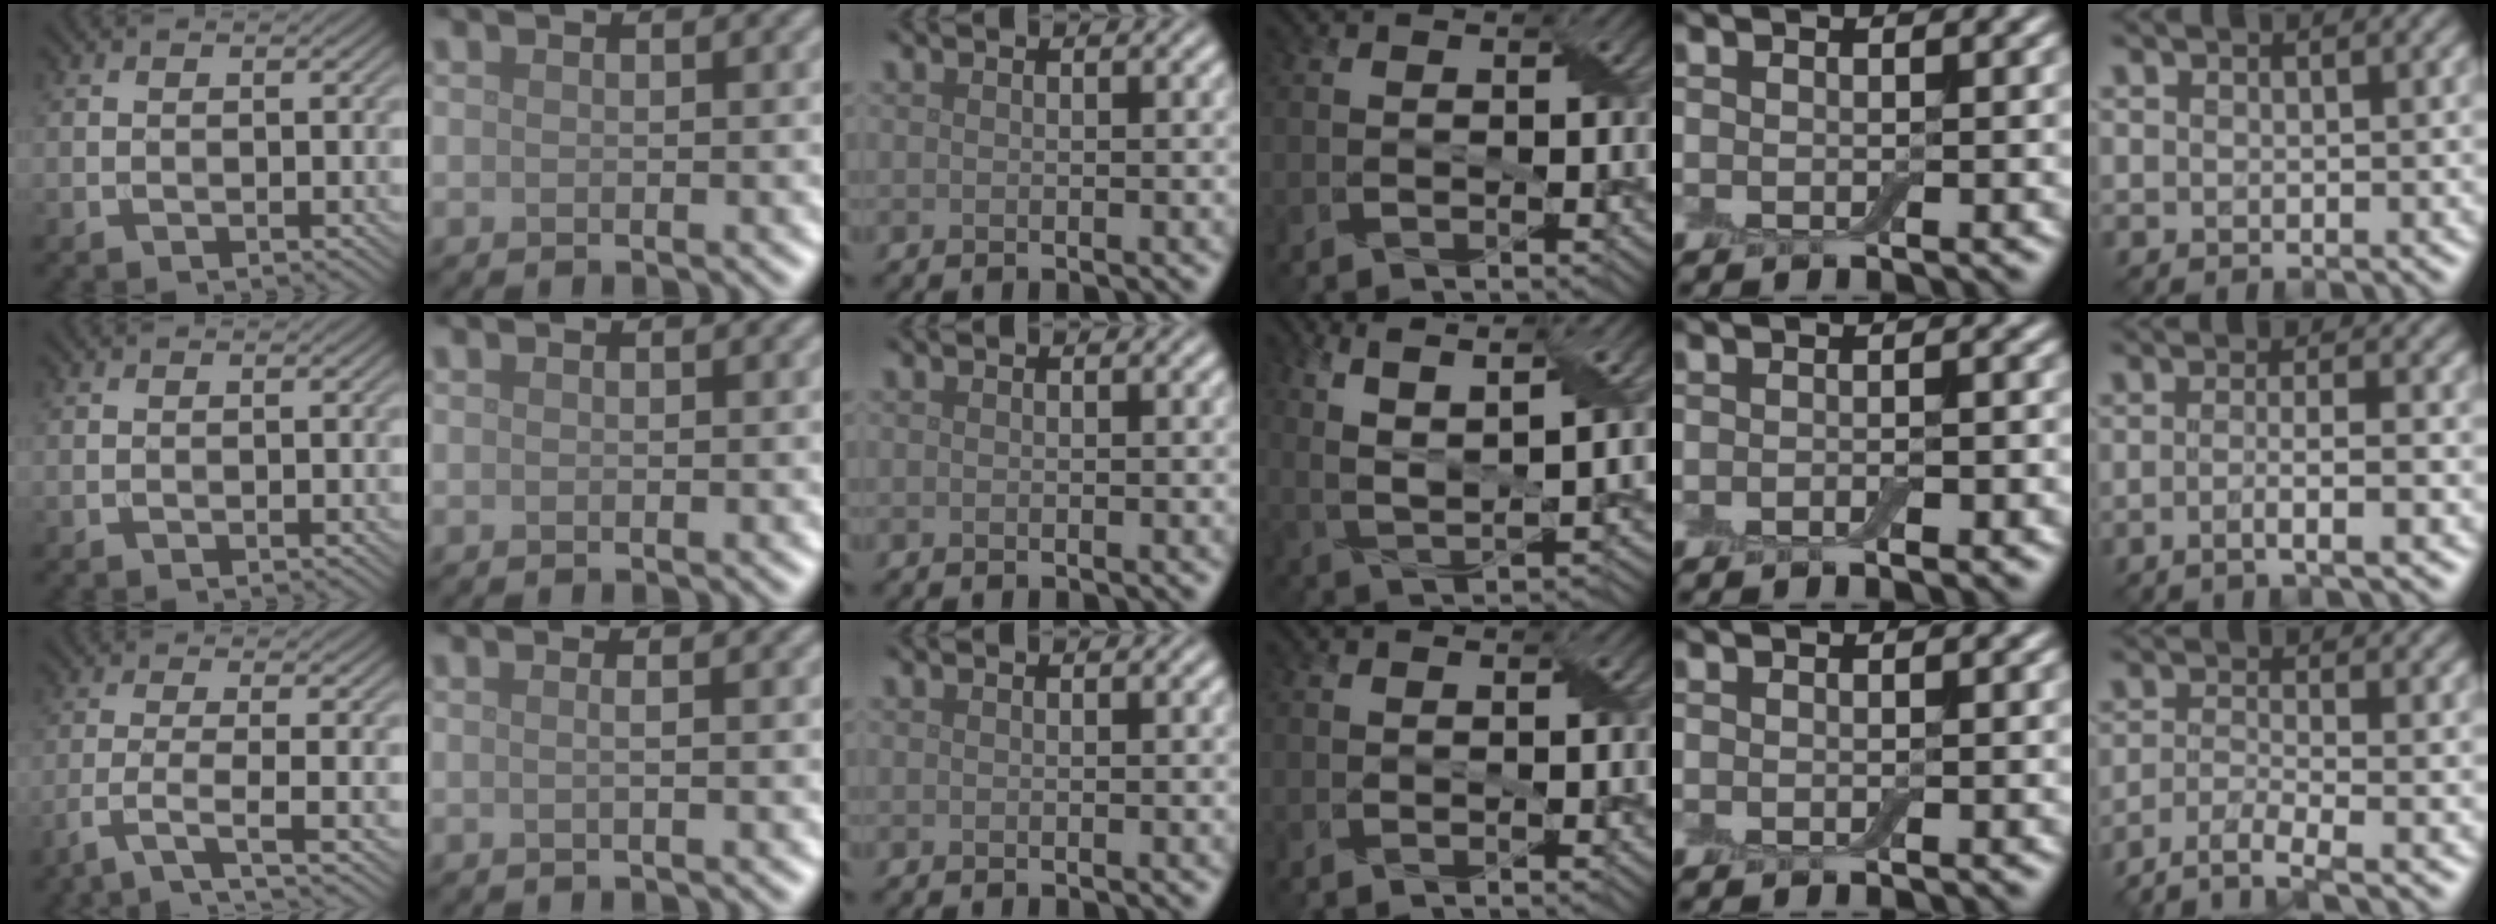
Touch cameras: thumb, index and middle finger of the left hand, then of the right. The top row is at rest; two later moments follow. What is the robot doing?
{"motion": "peel", "object": "bubble wrap"}